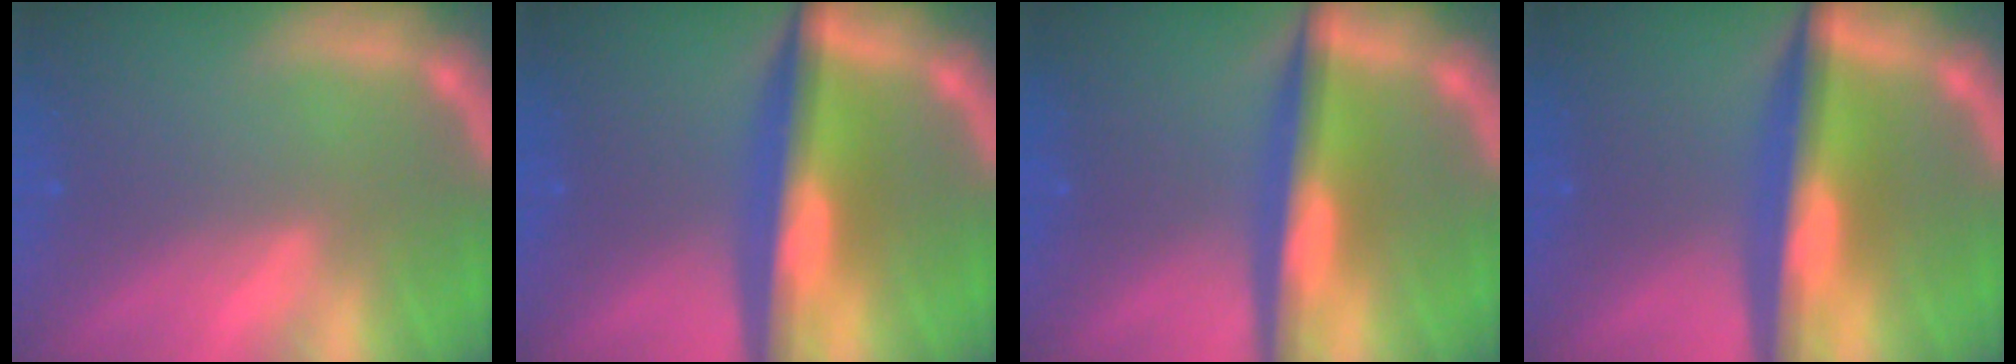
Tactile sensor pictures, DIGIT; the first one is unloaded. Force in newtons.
{"total": 8.1}
{"total": 6.5}
{"total": 8.1}